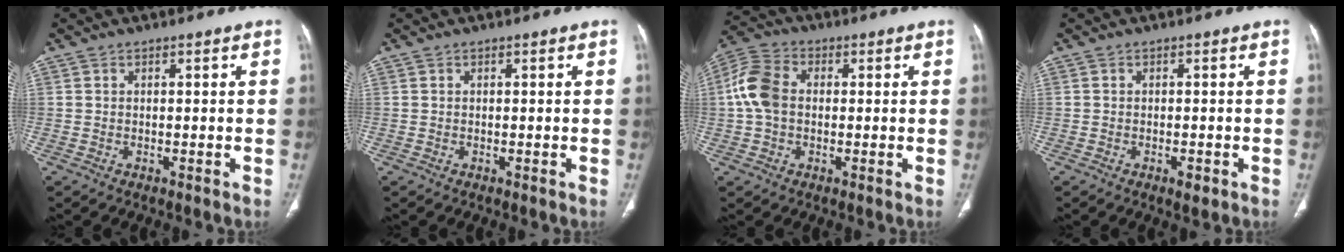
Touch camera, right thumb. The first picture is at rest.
{"total": 0.0}
{"total": 8.9, "force": [0.4, 6.3, 6.2], "torque": [-0.134, 0.024, 0.000]}
{"total": 1.7, "force": [-0.8, 0.7, 1.3], "torque": [-0.018, -0.001, -0.011]}